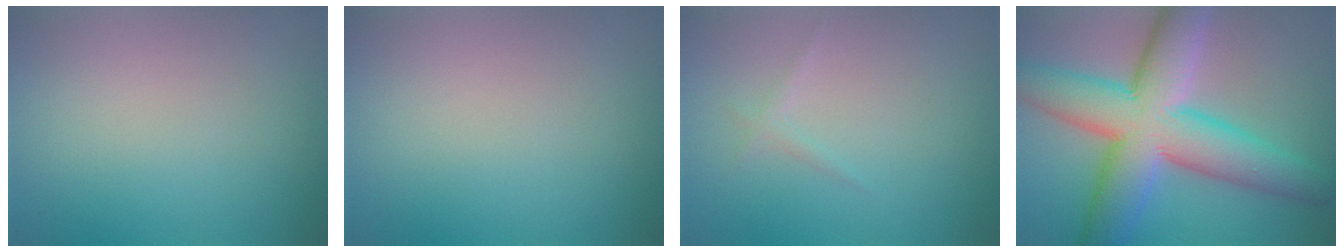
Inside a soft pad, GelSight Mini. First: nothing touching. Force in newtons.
{"total": 0.0}
{"total": 0.8, "press": 0.8, "slide": 0.1}
{"total": 11.6, "press": 11.6, "slide": 0.3}